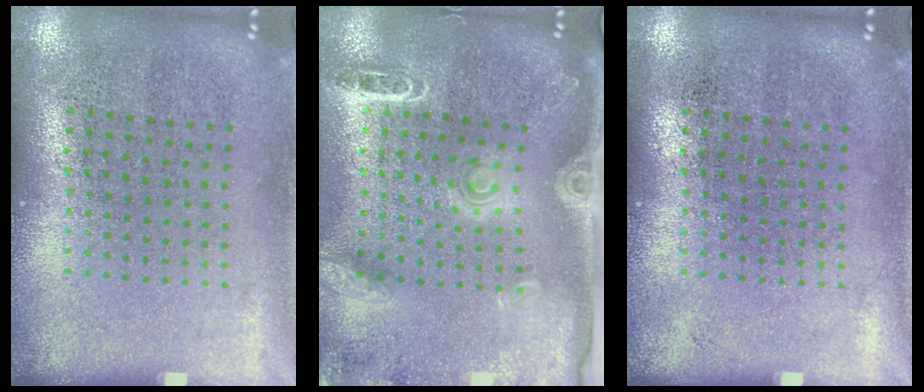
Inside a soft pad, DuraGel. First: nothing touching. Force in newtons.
{"total": 2.0, "press": 1.8, "slide": 0.7}
{"total": 0.0}